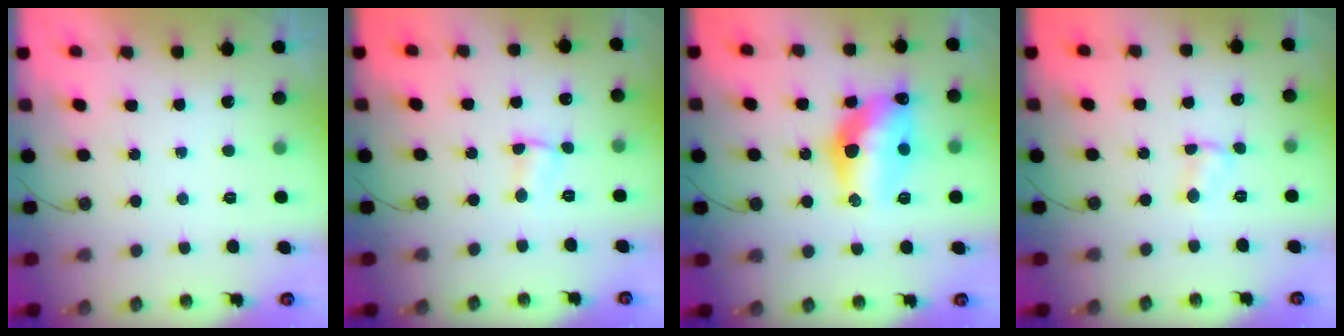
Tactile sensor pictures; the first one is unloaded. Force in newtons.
{"total": 3.8, "press": 1.6, "slide": 3.4}
{"total": 14.4, "press": 14.4, "slide": 1.3}
{"total": 2.7, "press": 2.7, "slide": 0.3}